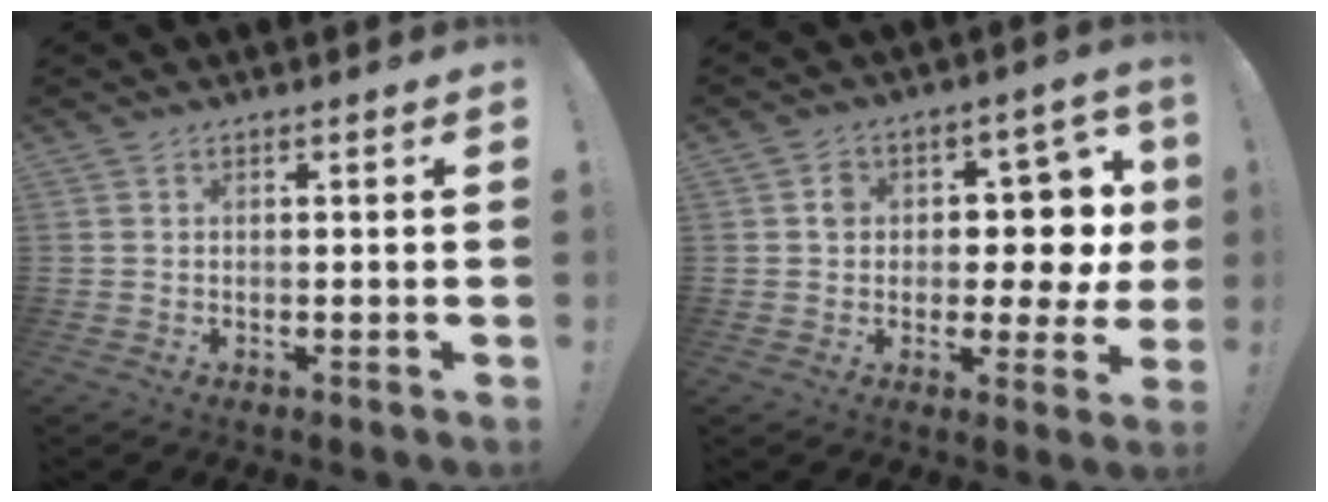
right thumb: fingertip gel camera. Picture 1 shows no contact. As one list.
[{"total": 8.8, "force": [1.6, 6.2, 6.0], "torque": [-0.076, -0.019, 0.026]}]